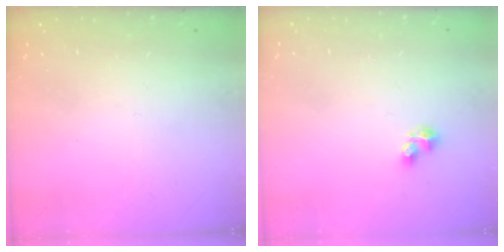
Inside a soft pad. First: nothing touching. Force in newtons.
{"total": 3.5, "press": 3.5, "slide": 0.4}